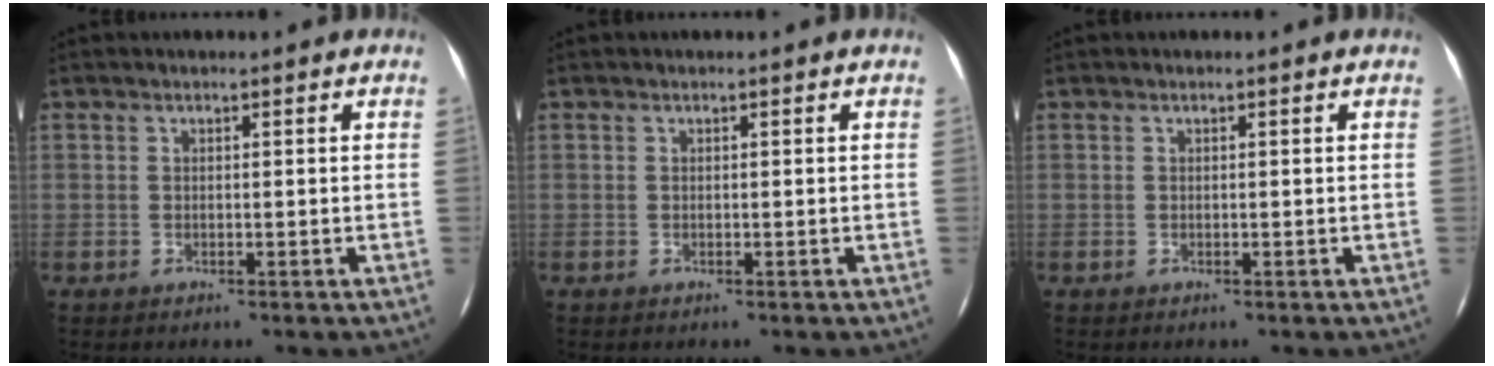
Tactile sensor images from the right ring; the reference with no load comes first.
{"total": 0.0}
{"total": 0.0}